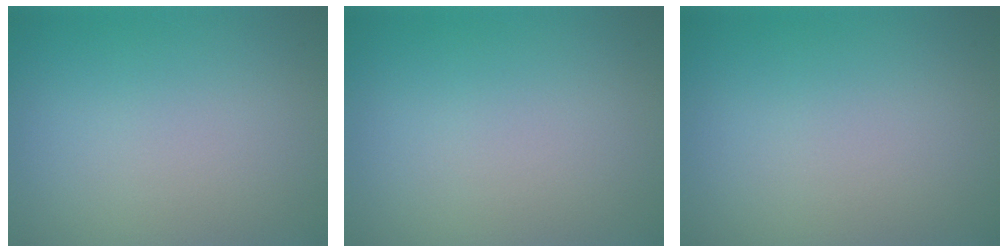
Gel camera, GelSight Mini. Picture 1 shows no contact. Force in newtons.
{"total": 0.0}
{"total": 0.0}